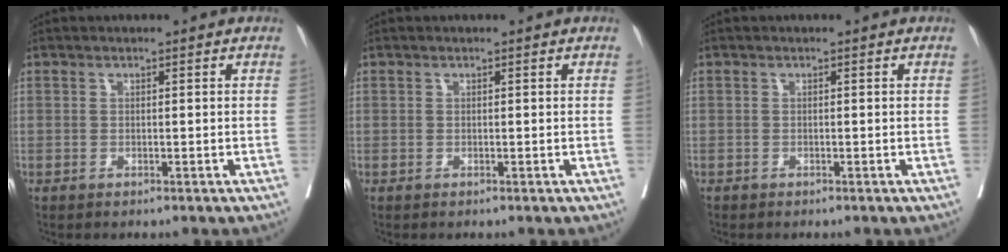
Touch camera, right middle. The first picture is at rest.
{"total": 0.0}
{"total": 0.0}